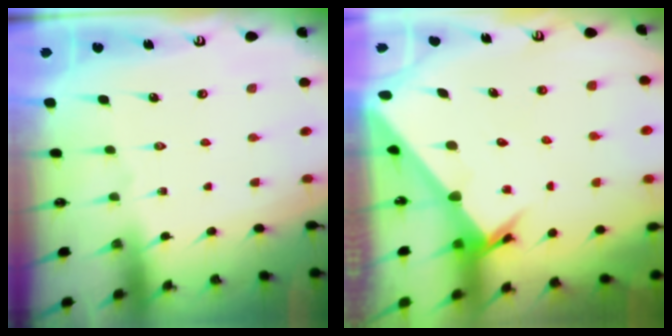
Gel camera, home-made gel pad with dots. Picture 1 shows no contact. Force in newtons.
{"total": 3.4, "press": 3.3, "slide": 0.3}